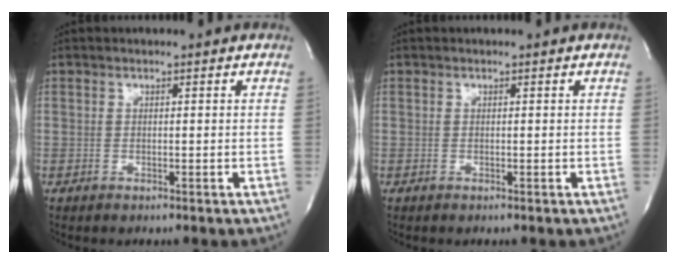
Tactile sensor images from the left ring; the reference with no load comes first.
{"total": 0.0}